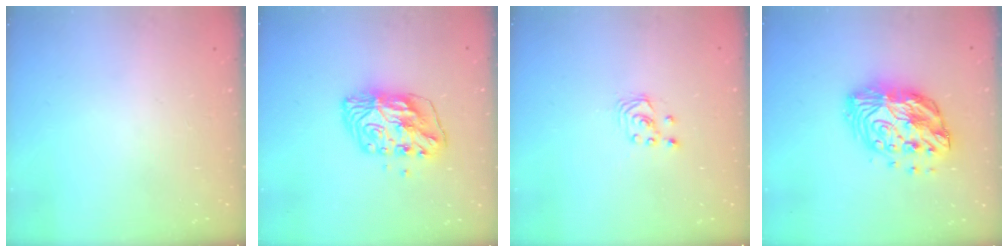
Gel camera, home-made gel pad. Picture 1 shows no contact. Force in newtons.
{"total": 11.3, "press": 11.2, "slide": 1.6}
{"total": 2.1, "press": 2.1, "slide": 0.3}
{"total": 15.7, "press": 15.6, "slide": 1.2}